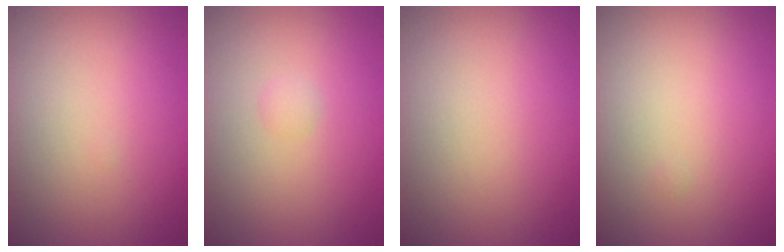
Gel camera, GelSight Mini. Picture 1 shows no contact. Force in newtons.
{"total": 0.6, "press": 0.6, "slide": 0.0}
{"total": 0.0}
{"total": 0.0}